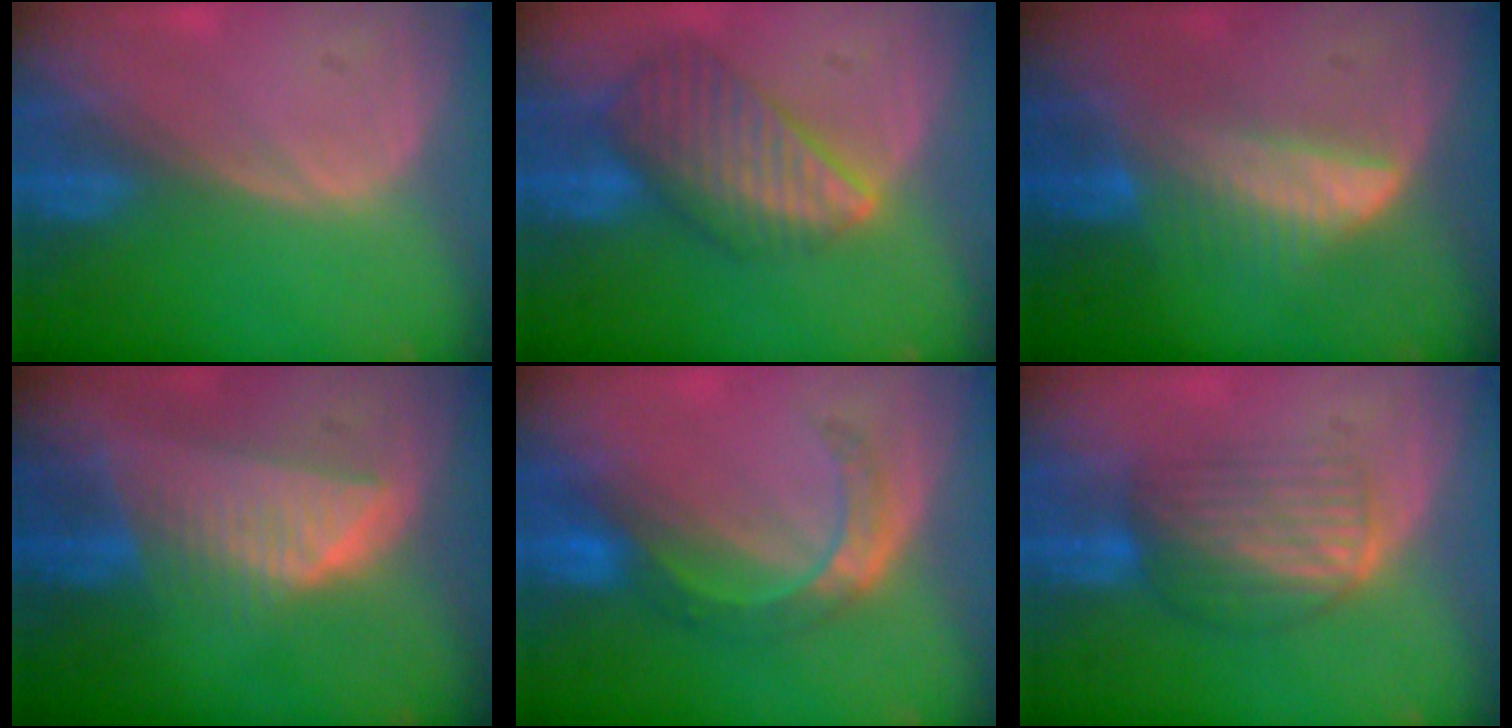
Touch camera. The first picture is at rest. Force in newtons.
{"total": 9.0, "press": 7.8, "slide": 4.4}
{"total": 6.5, "press": 5.9, "slide": 2.7}
{"total": 7.9, "press": 7.2, "slide": 3.2}
{"total": 5.6, "press": 5.5, "slide": 0.7}
{"total": 6.2, "press": 6.1, "slide": 1.4}